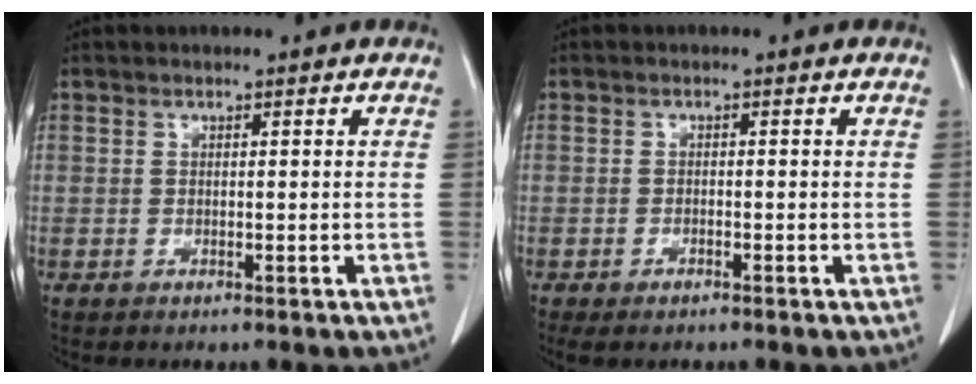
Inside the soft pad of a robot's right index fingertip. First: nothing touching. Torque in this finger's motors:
{"motor_torque": [0.16, -0.34, -0.28, -0.07]}